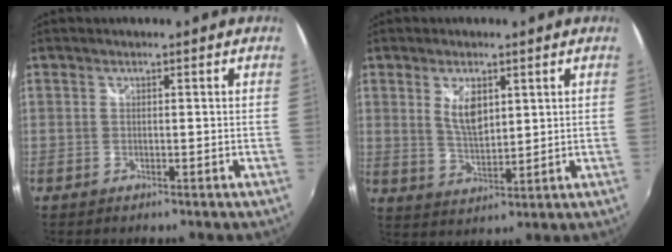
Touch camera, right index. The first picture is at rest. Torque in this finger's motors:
{"motor_torque": [0.21, 0.17, 0.36, 0.05]}